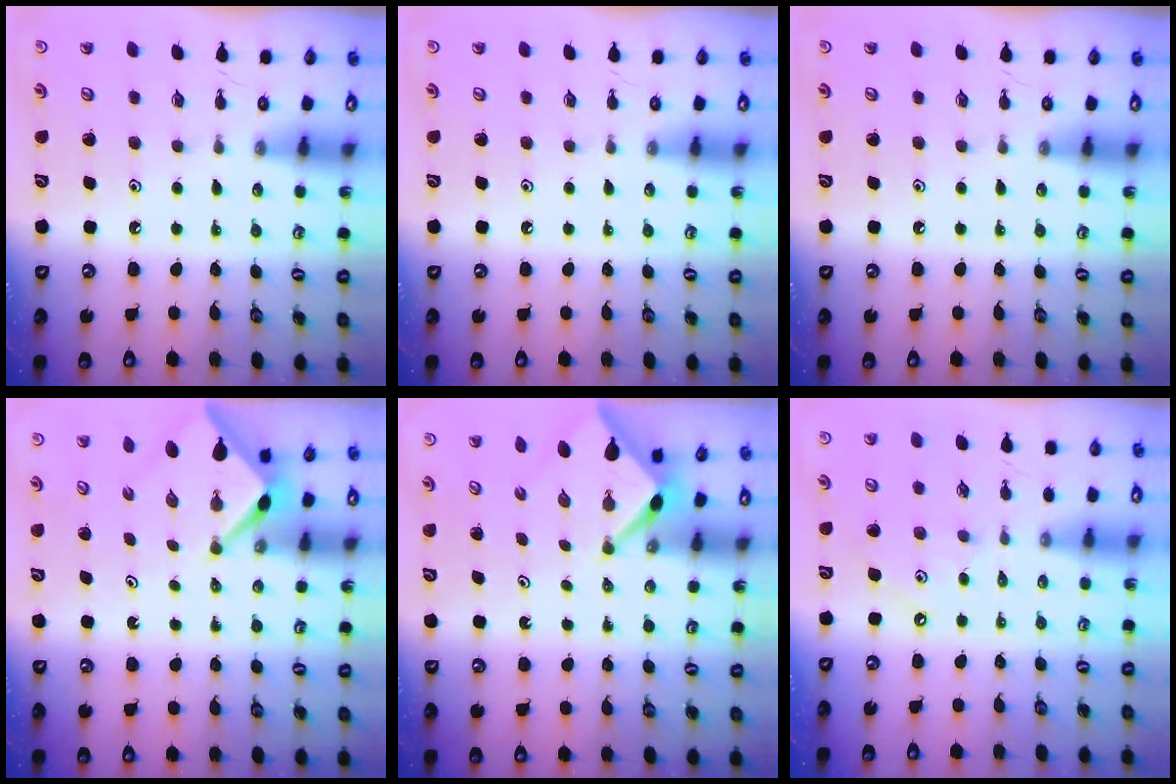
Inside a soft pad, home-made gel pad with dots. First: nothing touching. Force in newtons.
{"total": 0.0}
{"total": 0.0}
{"total": 2.6, "press": 2.6, "slide": 0.3}
{"total": 2.4, "press": 2.4, "slide": 0.3}
{"total": 3.8, "press": 3.8, "slide": 0.5}